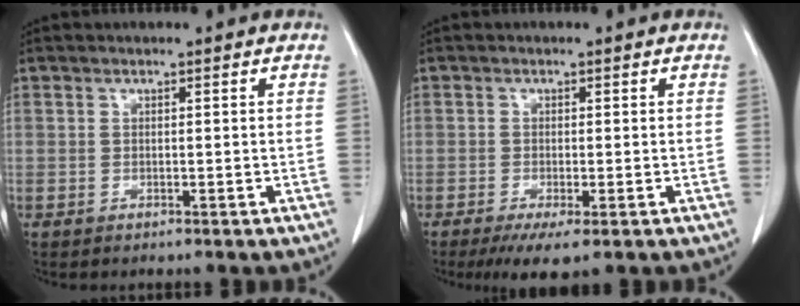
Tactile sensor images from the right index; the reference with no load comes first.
{"total": 4.1, "force": [-2.2, 1.0, 3.3], "torque": [-0.055, -0.011, -0.033]}